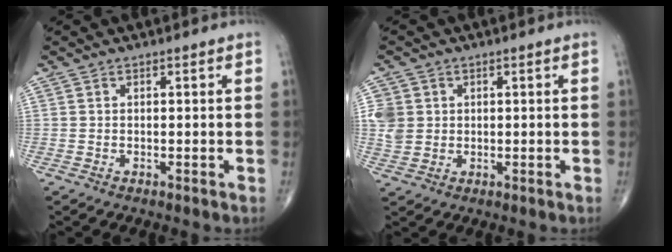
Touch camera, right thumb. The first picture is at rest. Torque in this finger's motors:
{"motor_torque": [-0.01, 0.01, 0.32, 0.26, 0.05]}